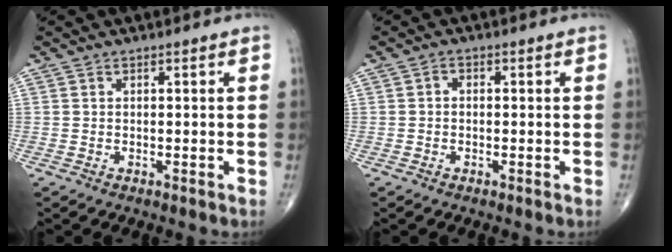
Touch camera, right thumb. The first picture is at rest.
{"total": 1.2, "force": [-0.1, 0.9, 0.7], "torque": [-0.007, 0.006, -0.006]}